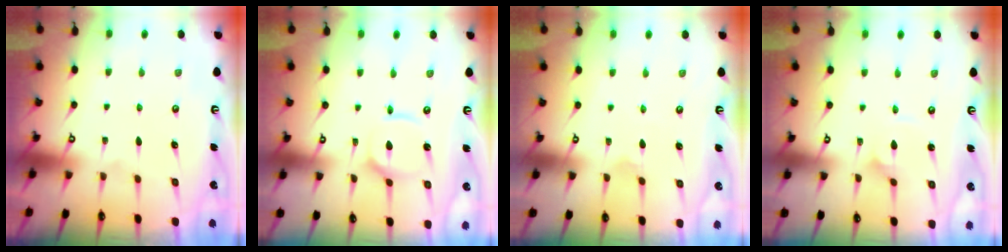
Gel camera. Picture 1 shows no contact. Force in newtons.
{"total": 8.9, "press": 8.9, "slide": 0.9}
{"total": 2.8, "press": 2.8, "slide": 0.4}
{"total": 2.3, "press": 2.3, "slide": 0.1}